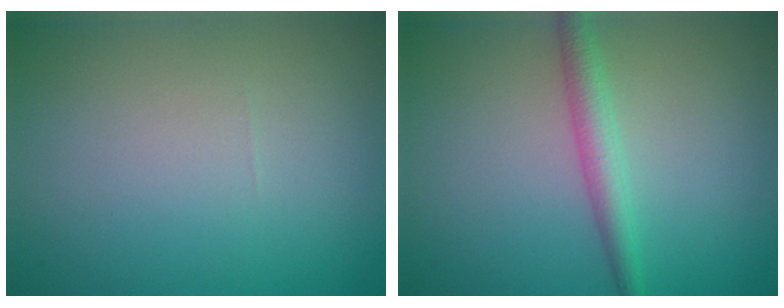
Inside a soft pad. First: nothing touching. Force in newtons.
{"total": 2.5, "press": 2.5, "slide": 0.0}